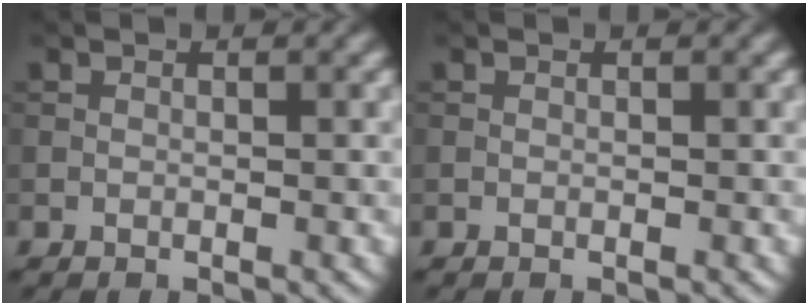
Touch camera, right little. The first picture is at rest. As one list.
[{"total": 0.0}]